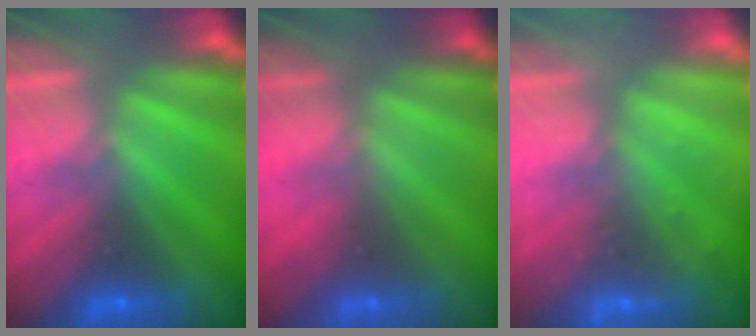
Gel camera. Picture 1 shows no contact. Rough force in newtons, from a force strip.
{"total": 2.4}
{"total": 2.4}